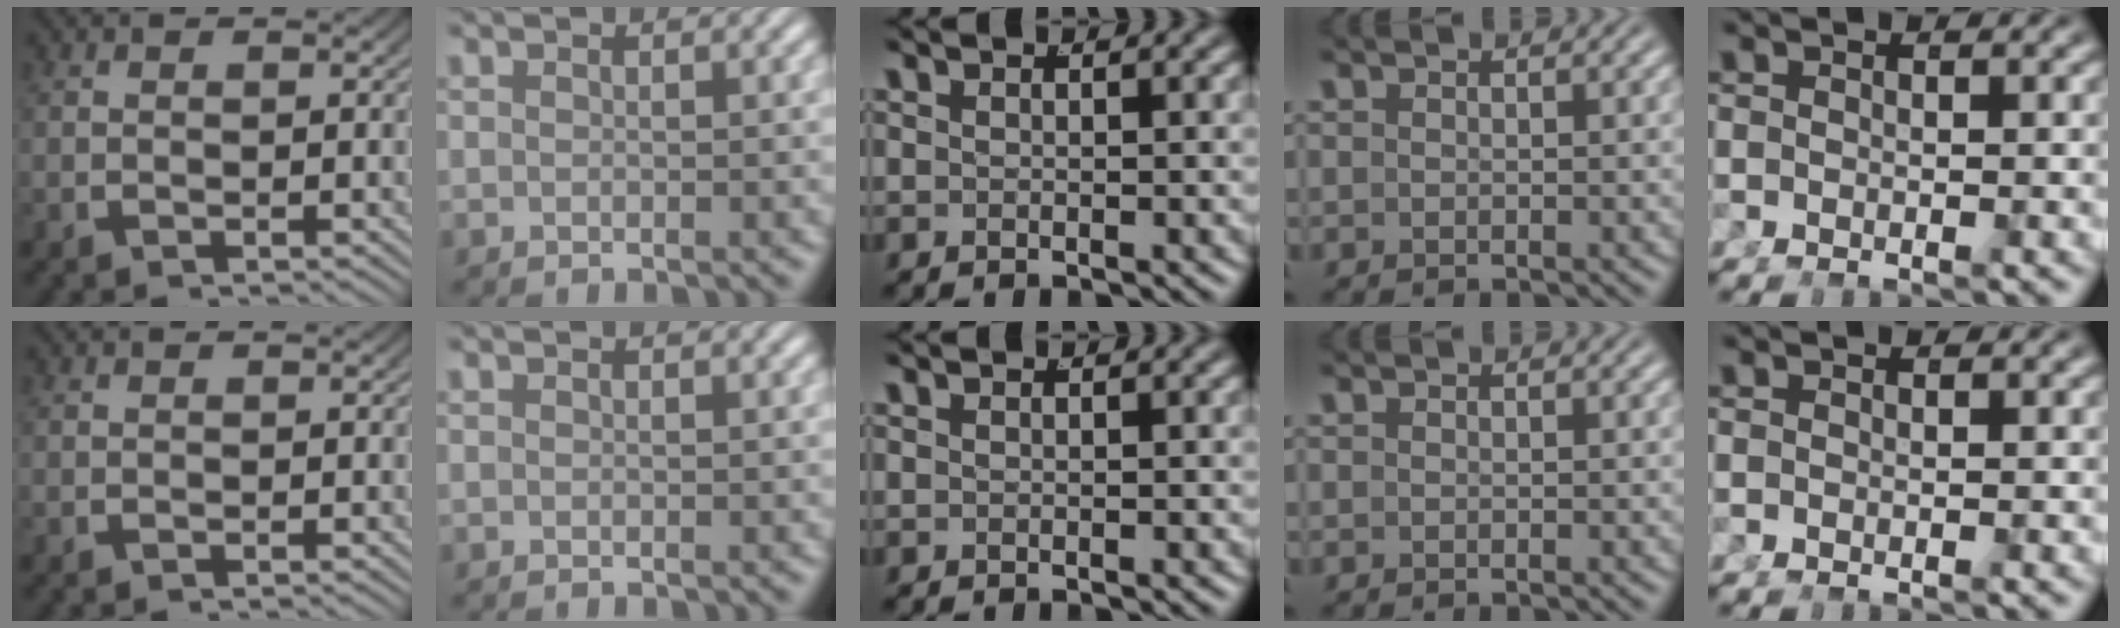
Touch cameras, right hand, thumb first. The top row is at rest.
{}